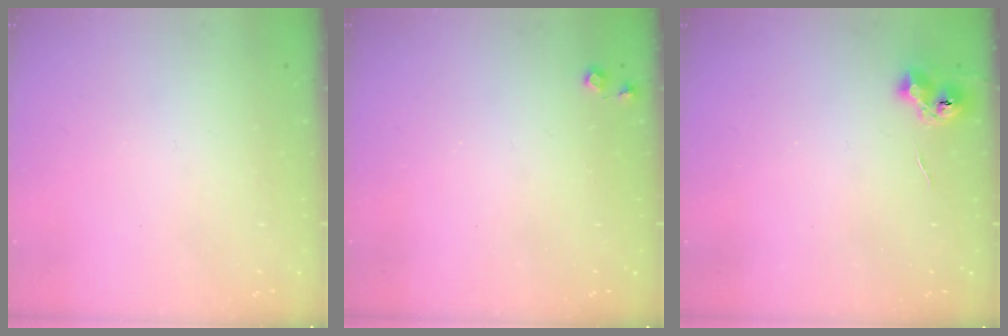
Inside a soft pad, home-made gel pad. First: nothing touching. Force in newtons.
{"total": 5.2, "press": 5.1, "slide": 0.8}
{"total": 5.8, "press": 5.7, "slide": 0.6}